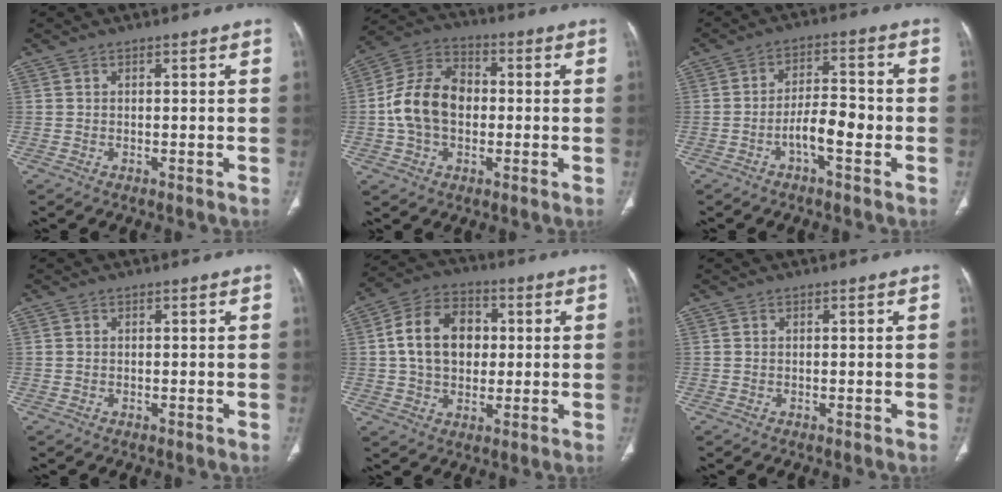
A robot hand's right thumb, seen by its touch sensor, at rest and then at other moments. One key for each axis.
{"total": 13.1, "fx": -0.6, "fy": 9.4, "fz": 9.2, "tx": -0.162, "ty": 0.034, "tz": -0.017}
{"total": 6.8, "fx": -2.6, "fy": 2.4, "fz": 5.8, "tx": -0.094, "ty": 0.030, "tz": -0.044}
{"total": 0.5, "fx": -0.1, "fy": 0.5, "fz": 0.1, "tx": -0.001, "ty": 0.003, "tz": 0.000}
{"total": 13.3, "fx": 1.4, "fy": 9.8, "fz": 8.9, "tx": -0.126, "ty": 0.015, "tz": 0.019}
{"total": 0.0}